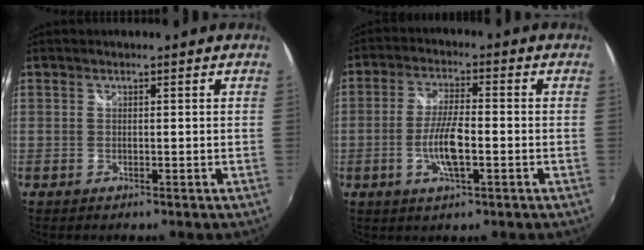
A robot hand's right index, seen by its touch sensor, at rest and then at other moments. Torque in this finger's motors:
{"motor_torque": [1.14, -0.09, 0.60, 0.07]}